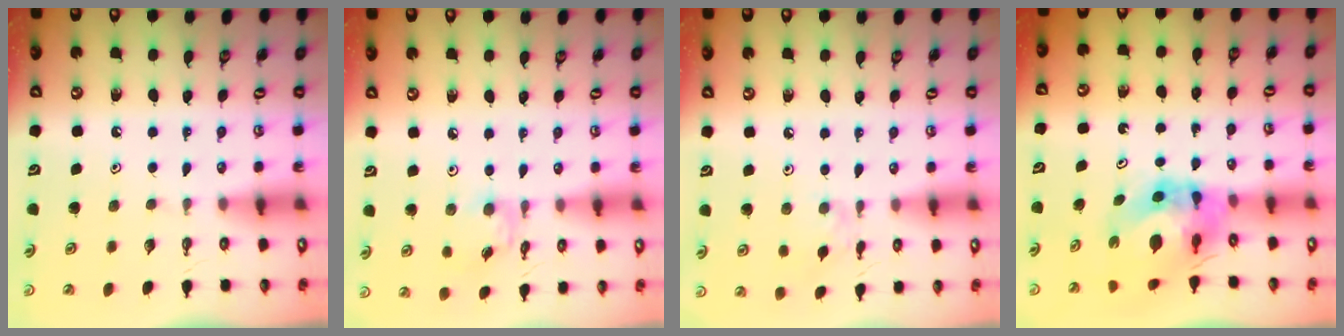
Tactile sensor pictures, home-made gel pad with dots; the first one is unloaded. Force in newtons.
{"total": 6.0, "press": 6.0, "slide": 0.3}
{"total": 1.9, "press": 1.8, "slide": 0.5}
{"total": 9.0, "press": 9.0, "slide": 0.9}